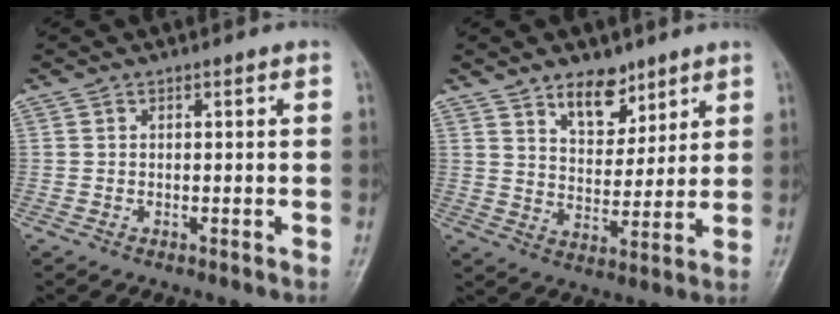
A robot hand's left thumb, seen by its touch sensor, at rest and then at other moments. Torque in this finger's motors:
{"motor_torque": [-0.03, 0.16, -0.08, -0.11, 0.11]}